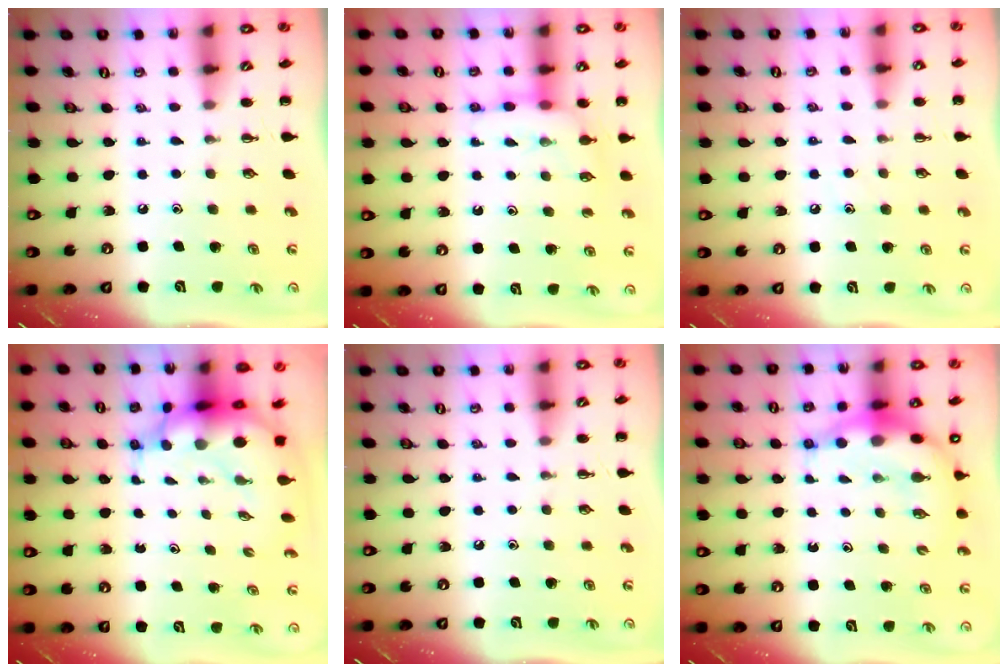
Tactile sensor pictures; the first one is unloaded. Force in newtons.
{"total": 8.1, "press": 8.0, "slide": 1.0}
{"total": 6.3, "press": 6.1, "slide": 1.7}
{"total": 8.3, "press": 7.9, "slide": 2.4}
{"total": 0.0}
{"total": 9.0, "press": 8.8, "slide": 2.2}